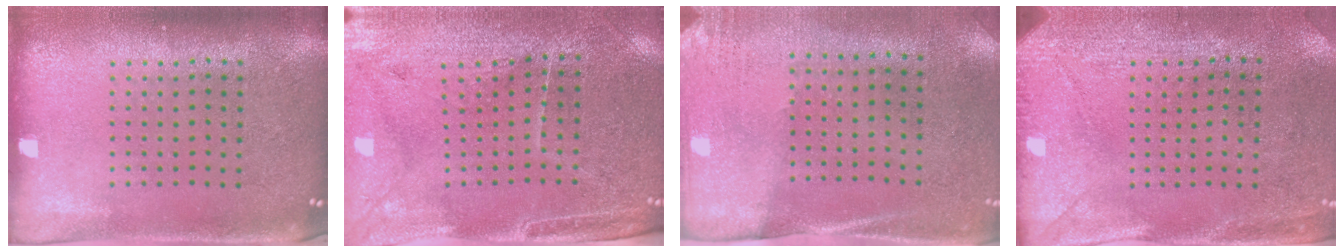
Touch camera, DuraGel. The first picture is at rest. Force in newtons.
{"total": 3.3, "press": 3.1, "slide": 1.2}
{"total": 2.6, "press": 2.3, "slide": 1.3}
{"total": 3.0, "press": 2.3, "slide": 1.9}